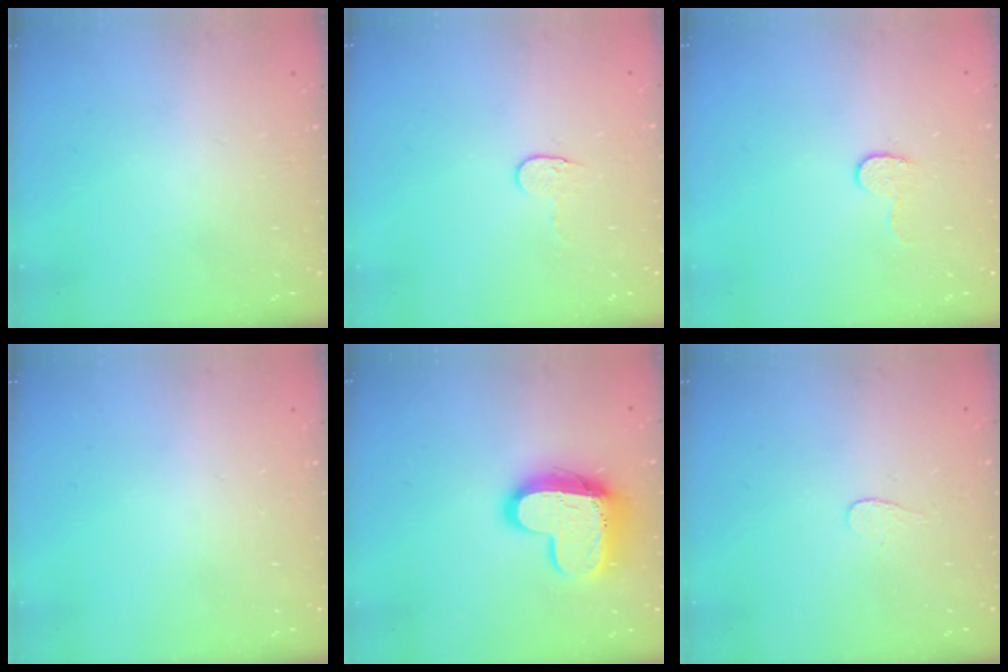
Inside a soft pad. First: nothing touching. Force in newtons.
{"total": 3.8, "press": 3.7, "slide": 0.4}
{"total": 5.6, "press": 5.6, "slide": 0.5}
{"total": 0.0}
{"total": 15.1, "press": 15.0, "slide": 1.2}
{"total": 2.7, "press": 2.7, "slide": 0.3}